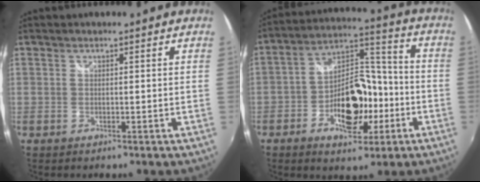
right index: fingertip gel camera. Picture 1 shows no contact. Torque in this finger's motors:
{"motor_torque": [1.17, 0.97, 0.35, 0.12]}